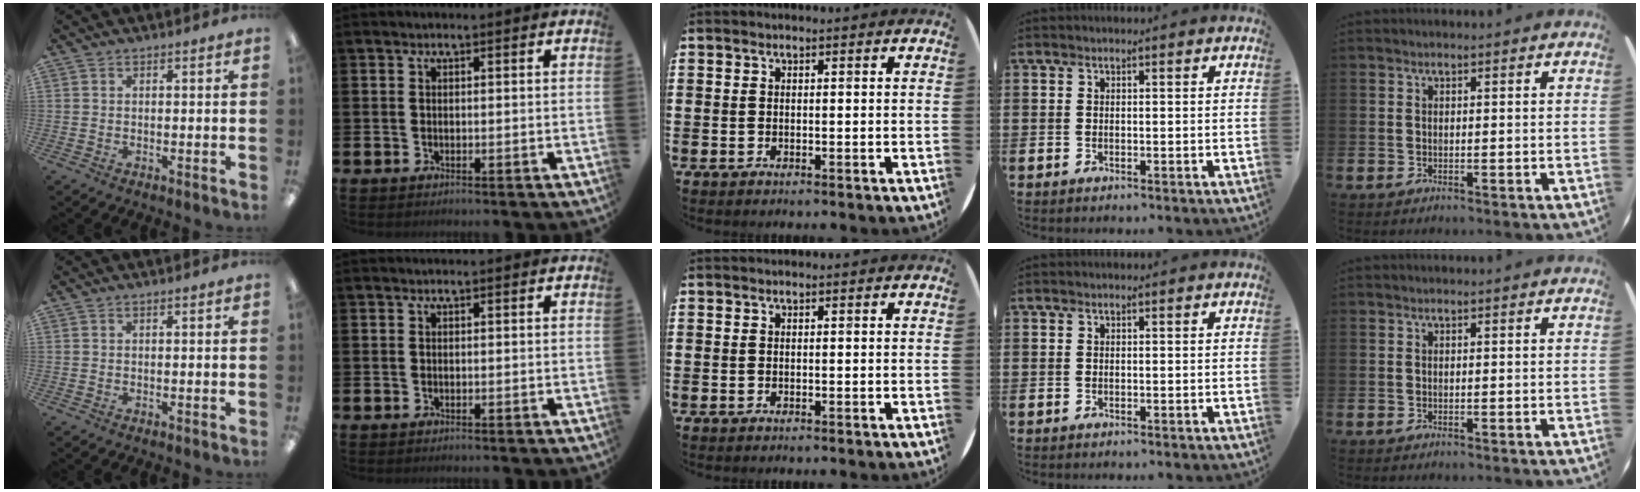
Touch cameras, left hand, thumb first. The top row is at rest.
{}